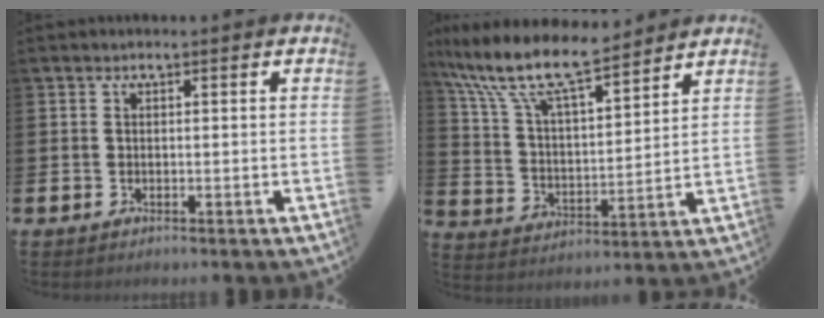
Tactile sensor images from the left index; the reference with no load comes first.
{"total": 11.3, "force": [9.8, 2.5, 5.0], "torque": [-0.140, -0.054, 0.173]}